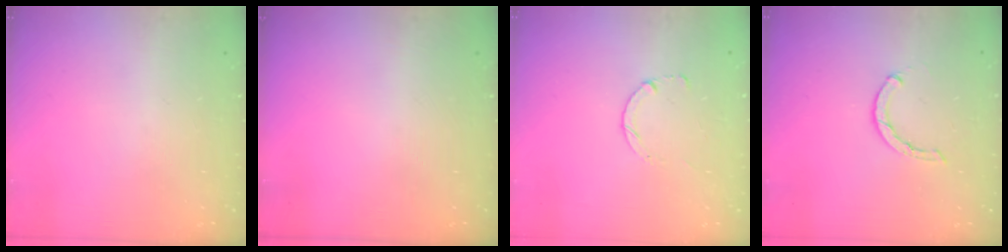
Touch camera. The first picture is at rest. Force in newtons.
{"total": 0.0}
{"total": 0.0}
{"total": 1.6, "press": 1.5, "slide": 0.4}